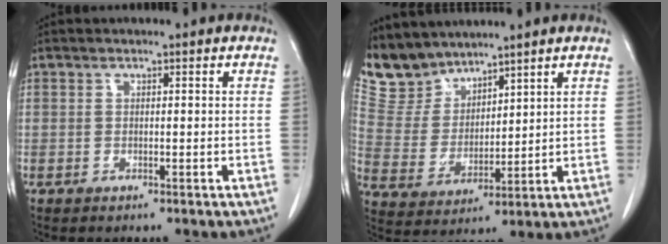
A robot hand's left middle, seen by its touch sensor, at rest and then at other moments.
{"total": 7.7, "force": [7.2, 2.9, 0.2], "torque": [-0.019, 0.010, 0.164]}